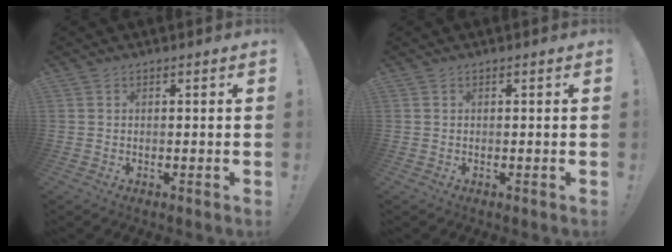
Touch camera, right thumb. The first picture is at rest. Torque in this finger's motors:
{"motor_torque": [0.13, -0.02, 0.20, -0.03, 0.00]}